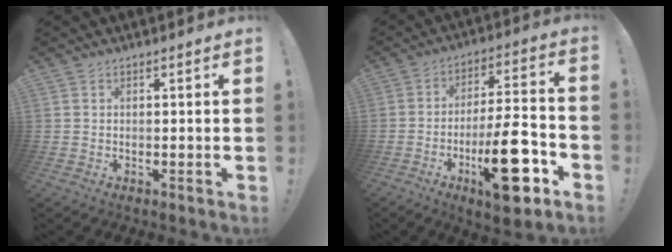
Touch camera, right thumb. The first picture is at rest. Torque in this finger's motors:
{"motor_torque": [1.79, 3.22, 1.59, -1.18, 0.69]}